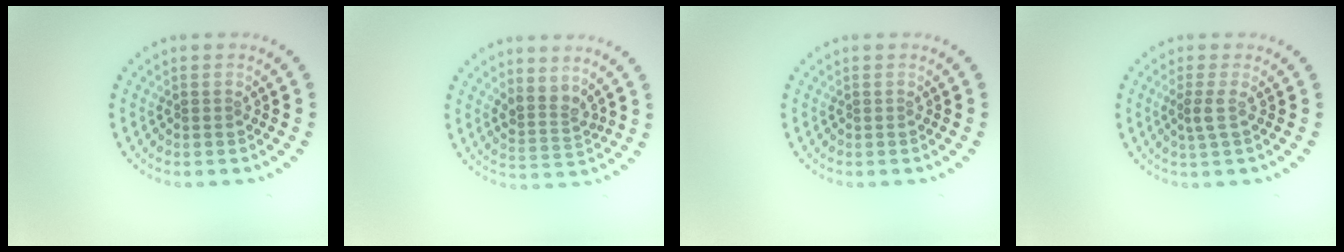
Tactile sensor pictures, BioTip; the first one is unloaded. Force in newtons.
{"total": 2.4, "press": 1.9, "slide": 1.4}
{"total": 0.0}
{"total": 1.5, "press": 1.1, "slide": 1.1}